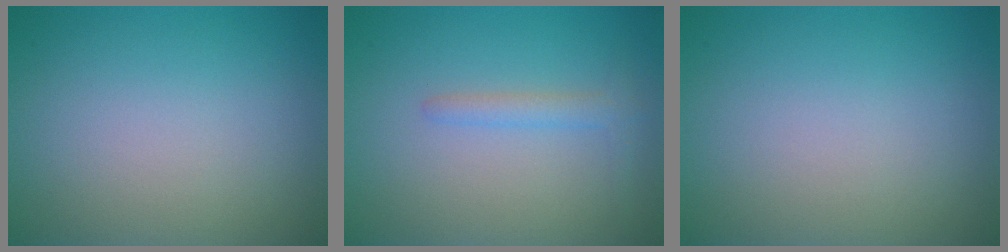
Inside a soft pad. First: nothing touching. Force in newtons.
{"total": 1.6, "press": 1.6, "slide": 0.1}
{"total": 0.0}